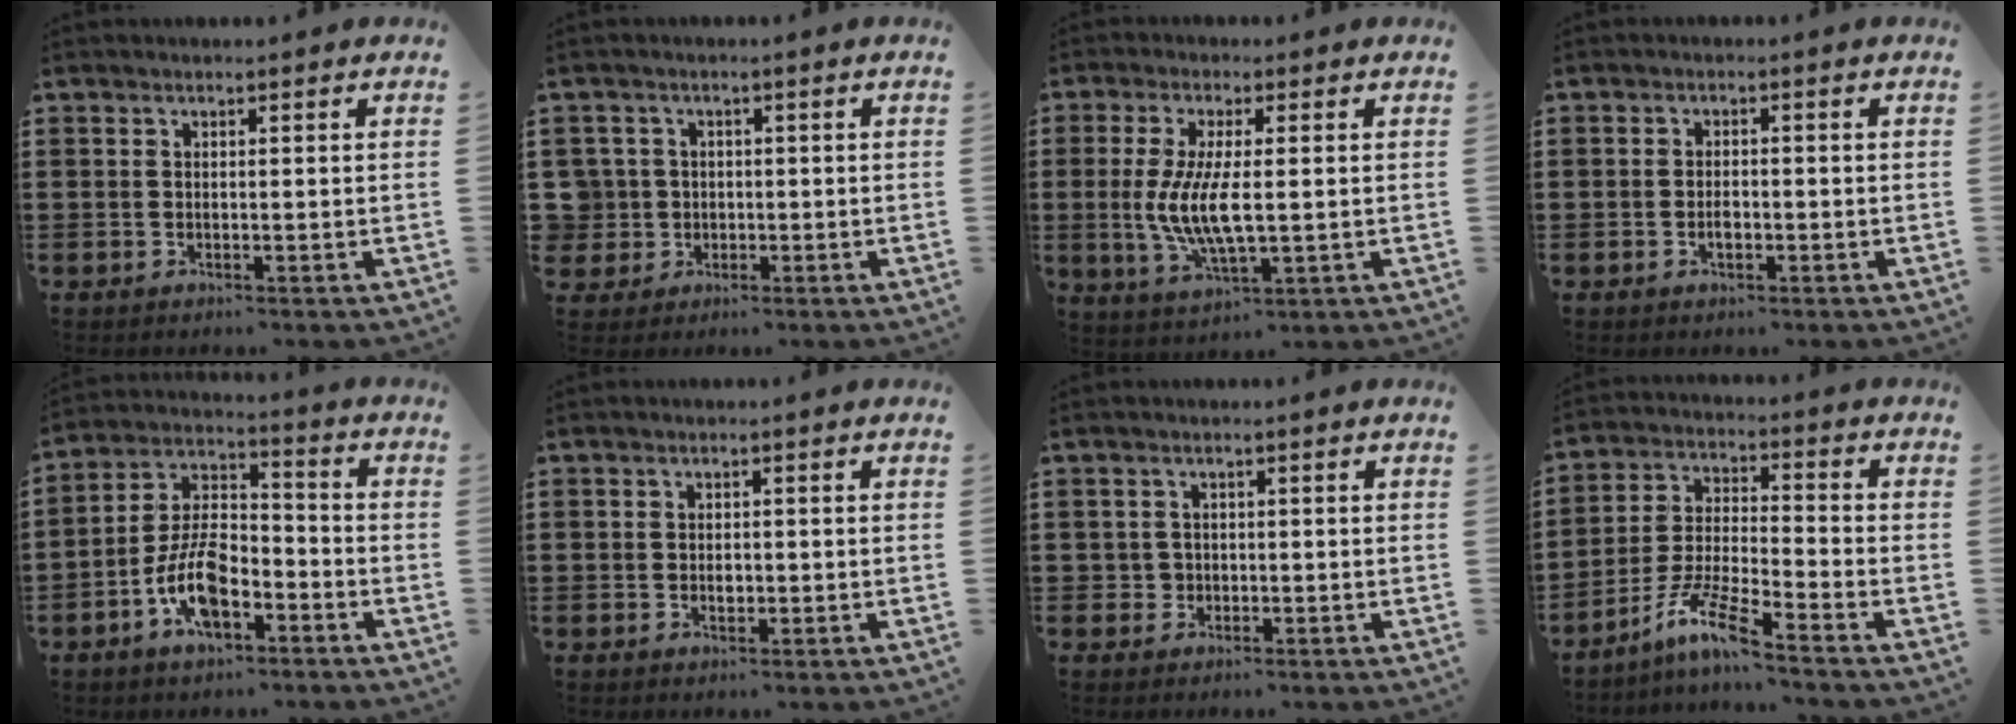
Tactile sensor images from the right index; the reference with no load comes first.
{"total": 3.9, "force": [-0.2, 3.8, 0.5], "torque": [-0.043, 0.007, -0.012]}
{"total": 7.8, "force": [-0.3, 2.4, 7.5], "torque": [-0.162, -0.010, -0.010]}
{"total": 1.8, "force": [-0.6, 0.9, 1.4], "torque": [-0.027, 0.001, -0.012]}
{"total": 9.5, "force": [-4.4, 4.7, 7.0], "torque": [-0.154, 0.007, -0.084]}
{"total": 1.4, "force": [-0.2, 0.9, 1.0], "torque": [-0.021, 0.004, -0.004]}
{"total": 1.4, "force": [-0.2, 1.3, 0.2], "torque": [-0.009, 0.005, -0.006]}
{"total": 8.2, "force": [-6.4, 0.2, 5.1], "torque": [-0.124, -0.014, -0.131]}